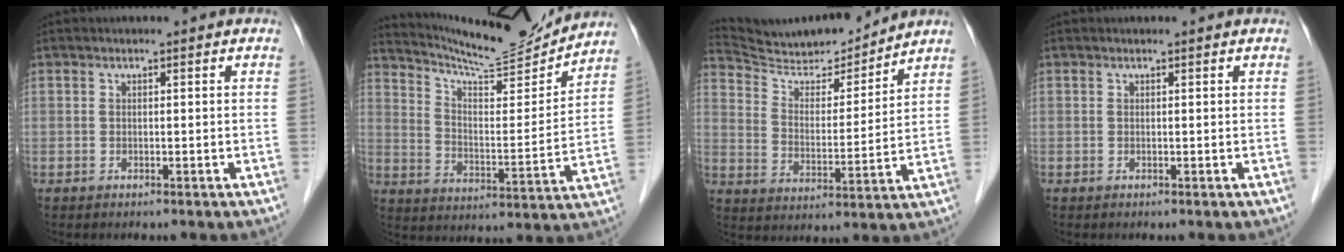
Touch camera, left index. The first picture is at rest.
{"total": 14.8, "force": [14.4, 0.2, 3.5], "torque": [-0.067, -0.031, 0.216]}
{"total": 13.6, "force": [13.2, 1.7, 2.6], "torque": [-0.048, -0.009, 0.223]}
{"total": 0.0}